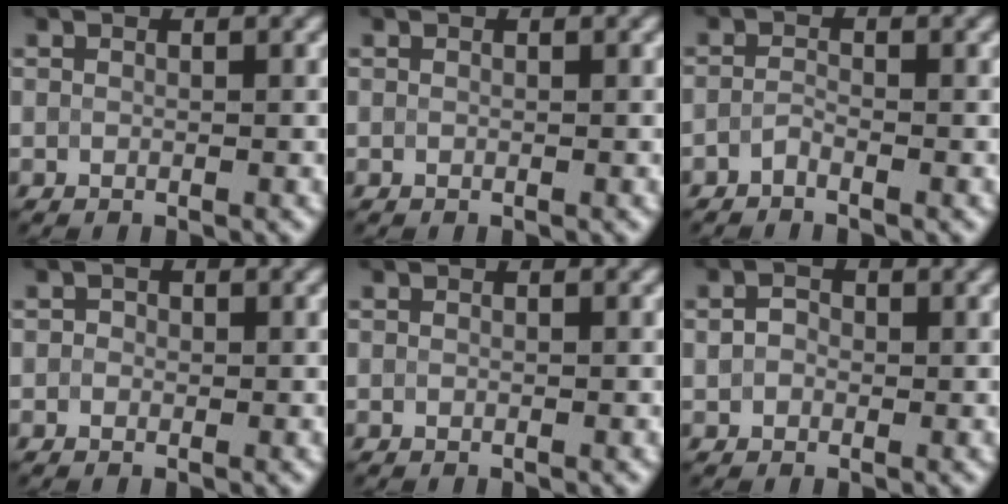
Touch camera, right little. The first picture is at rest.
{"total": 0.0}
{"total": 0.9, "force": [-0.7, 0.2, 0.5], "torque": [-0.013, 0.002, -0.018]}
{"total": 0.7, "force": [0.0, 0.7, 0.2], "torque": [-0.001, -0.004, -0.004]}
{"total": 0.0}
{"total": 1.5, "force": [0.1, 1.3, 0.8], "torque": [-0.017, 0.002, -0.004]}